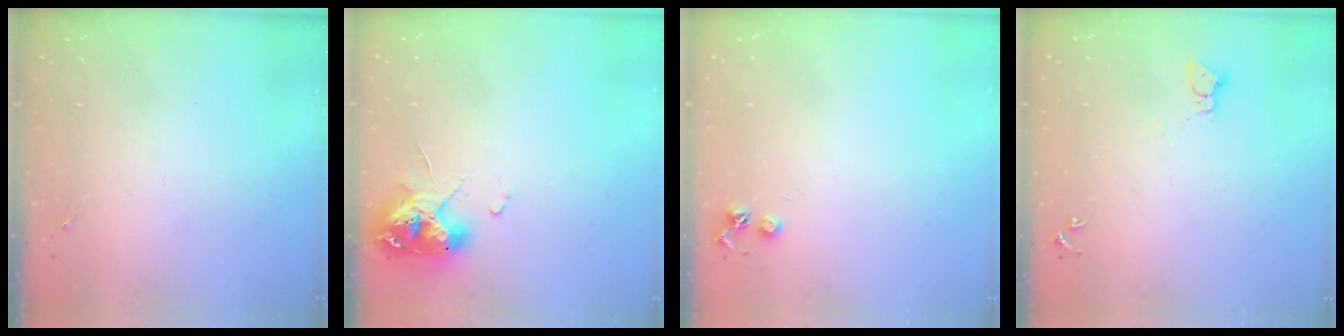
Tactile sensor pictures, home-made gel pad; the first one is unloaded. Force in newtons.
{"total": 11.1, "press": 11.0, "slide": 1.2}
{"total": 4.1, "press": 4.1, "slide": 0.5}
{"total": 2.3, "press": 2.3, "slide": 0.3}